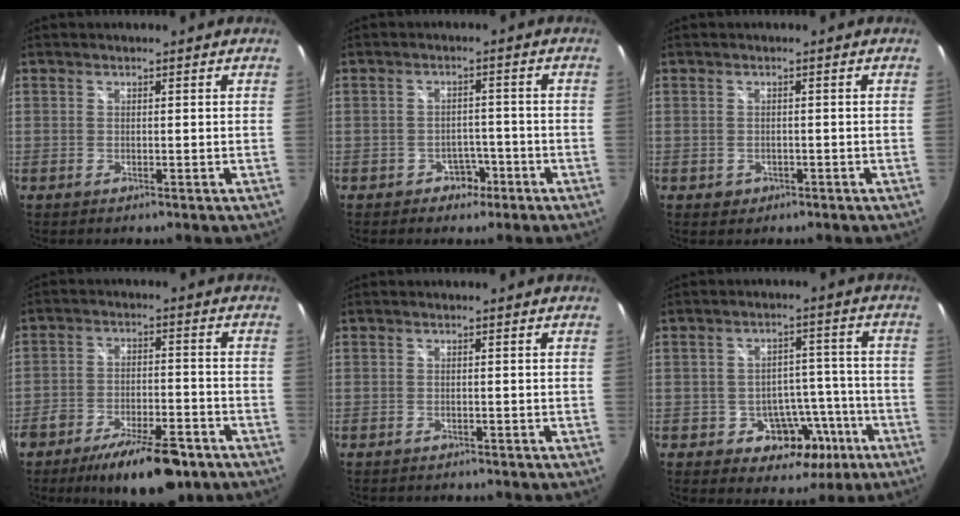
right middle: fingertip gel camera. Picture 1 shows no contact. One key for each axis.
{"total": 3.7, "fx": -2.3, "fy": 2.8, "fz": 0.9, "tx": -0.018, "ty": 0.011, "tz": -0.028}
{"total": 1.8, "fx": -0.7, "fy": 1.6, "fz": 0.6, "tx": -0.012, "ty": -0.002, "tz": -0.007}
{"total": 14.0, "fx": -10.0, "fy": 4.6, "fz": 8.7, "tx": -0.159, "ty": -0.013, "tz": -0.150}
{"total": 2.4, "fx": -2.2, "fy": 0.7, "fz": 0.6, "tx": -0.012, "ty": -0.010, "tz": -0.032}
{"total": 9.0, "fx": -4.4, "fy": 6.8, "fz": 3.8, "tx": -0.058, "ty": 0.032, "tz": -0.042}